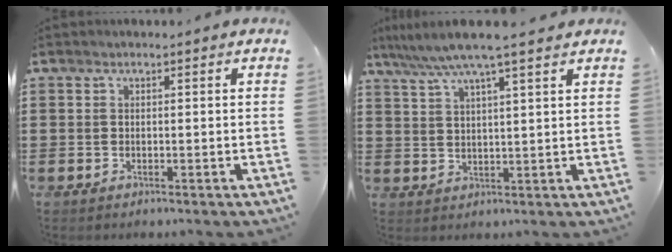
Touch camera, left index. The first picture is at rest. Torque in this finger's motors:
{"motor_torque": [1.45, -0.69, 0.58, 0.20]}